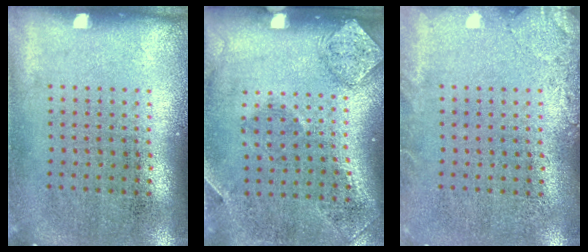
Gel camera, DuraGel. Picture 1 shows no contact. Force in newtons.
{"total": 1.9, "press": 1.2, "slide": 1.5}
{"total": 1.7, "press": 1.7, "slide": 0.3}